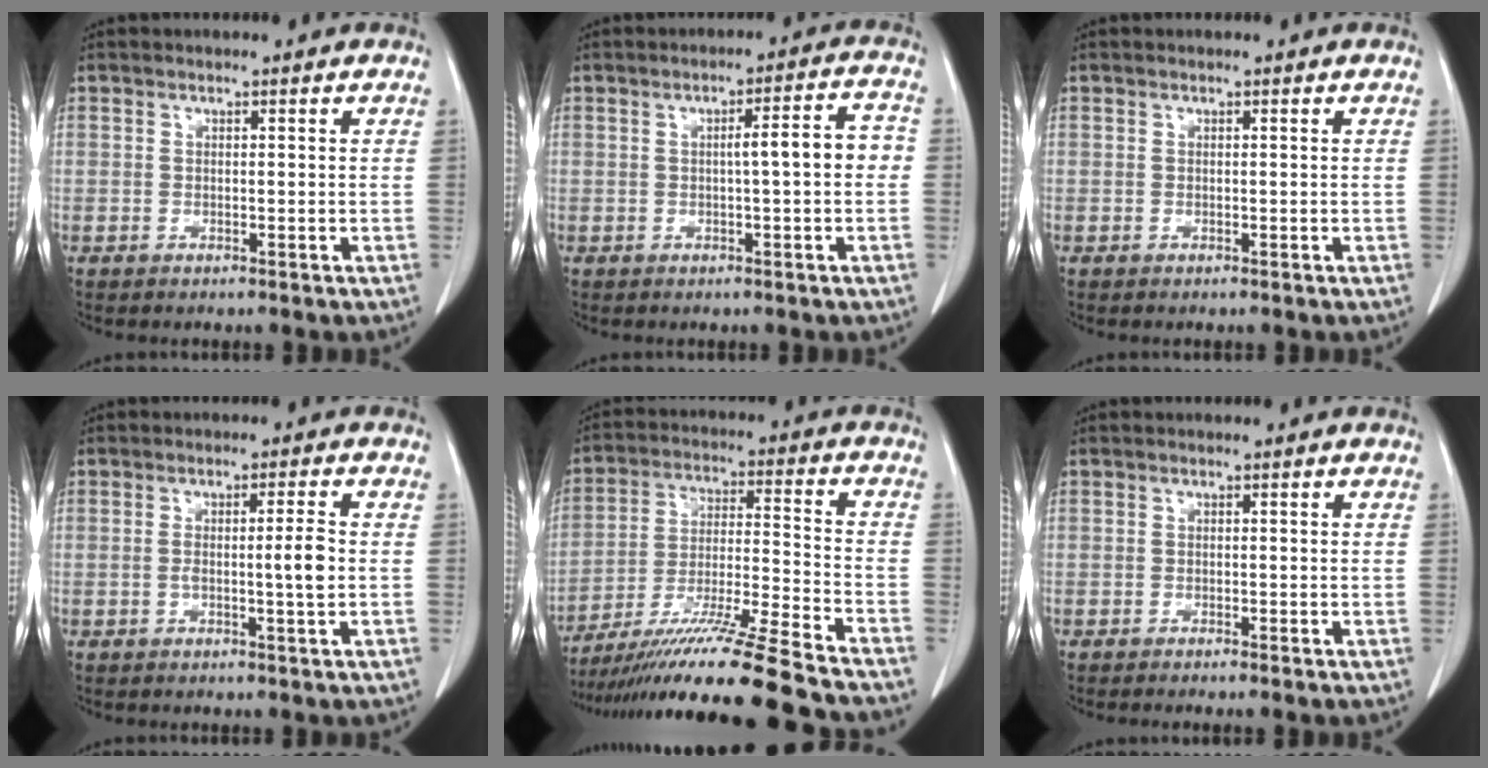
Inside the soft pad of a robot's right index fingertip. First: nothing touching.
{"total": 5.6, "force": [-0.3, 0.5, 5.6], "torque": [-0.079, 0.020, -0.005]}
{"total": 0.0}
{"total": 3.7, "force": [-0.5, -0.3, 3.7], "torque": [-0.064, 0.000, -0.007]}
{"total": 20.0, "force": [-16.6, -1.5, 11.1], "torque": [-0.188, -0.030, -0.286]}
{"total": 1.4, "force": [-1.1, -0.2, 0.7], "torque": [-0.011, 0.002, -0.015]}